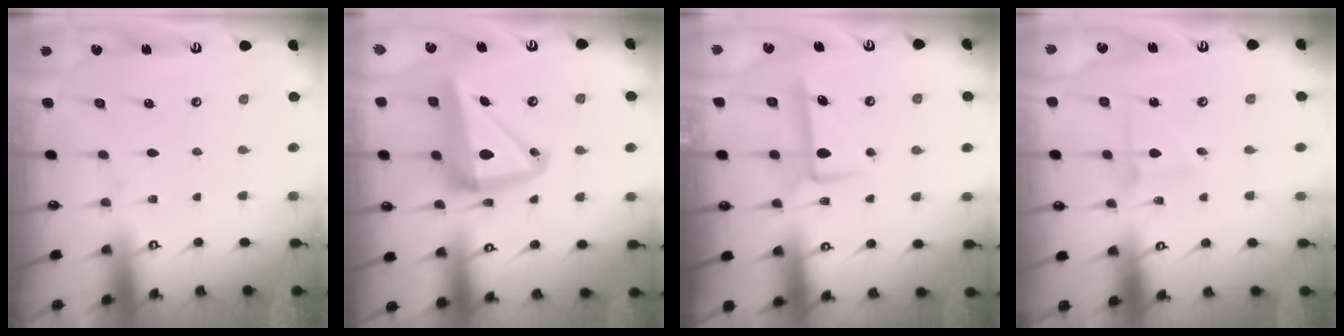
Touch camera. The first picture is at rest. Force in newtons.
{"total": 14.1, "press": 13.7, "slide": 3.2}
{"total": 8.1, "press": 8.1, "slide": 0.7}
{"total": 2.3, "press": 2.3, "slide": 0.2}